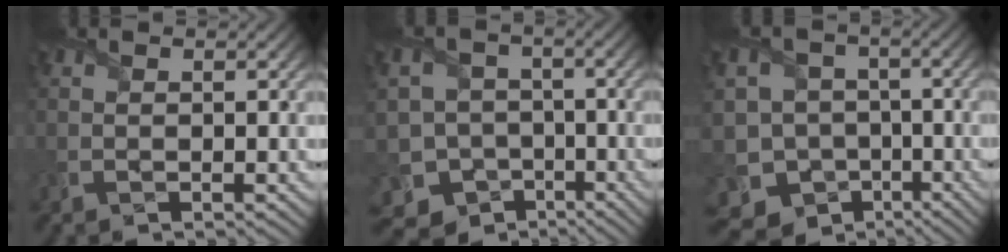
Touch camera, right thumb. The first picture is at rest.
{"total": 11.4, "force": [-6.3, 9.0, 2.9], "torque": [-0.092, -0.018, -0.113]}
{"total": 12.8, "force": [-7.5, 9.7, 3.7], "torque": [-0.119, -0.015, -0.120]}